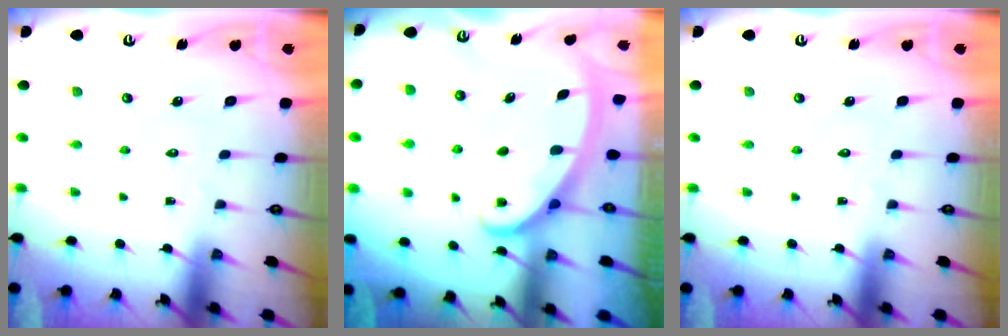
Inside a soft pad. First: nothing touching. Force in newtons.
{"total": 2.8, "press": 2.8, "slide": 0.4}
{"total": 0.0}